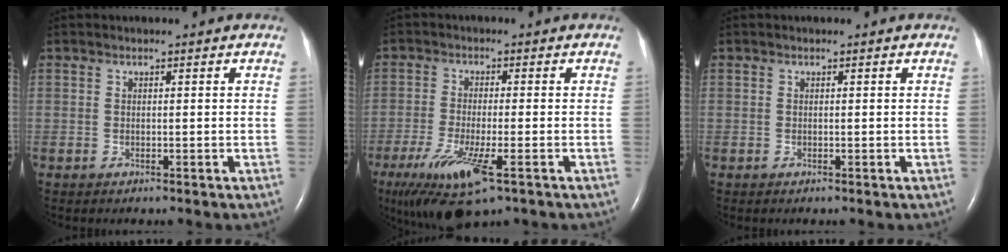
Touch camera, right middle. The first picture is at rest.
{"total": 10.6, "force": [-5.7, 1.9, 8.8], "torque": [-0.167, -0.031, -0.095]}
{"total": 0.0}